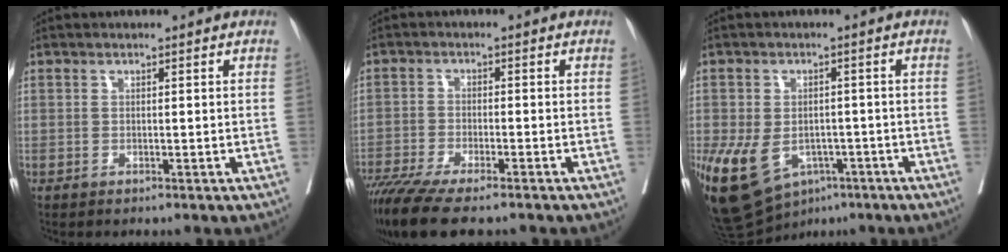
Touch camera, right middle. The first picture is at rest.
{"total": 11.6, "force": [-9.2, 2.0, 6.8], "torque": [-0.110, -0.023, -0.151]}
{"total": 13.8, "force": [-6.4, 9.4, 7.8], "torque": [-0.173, -0.001, -0.090]}